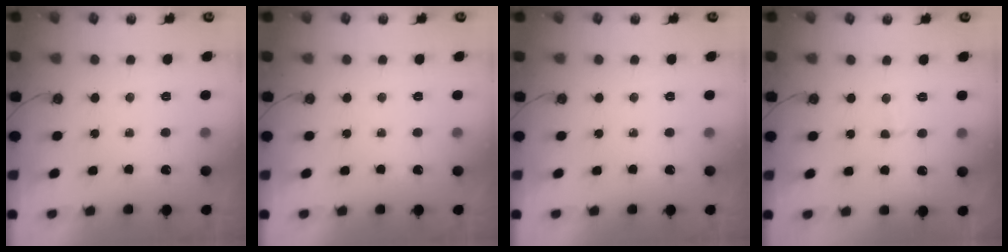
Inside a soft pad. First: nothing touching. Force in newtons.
{"total": 0.0}
{"total": 0.0}
{"total": 2.3, "press": 2.3, "slide": 0.5}